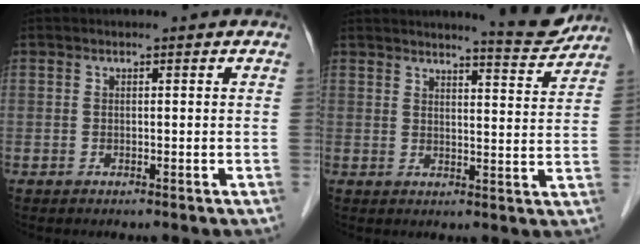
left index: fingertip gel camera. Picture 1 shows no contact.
{"total": 6.7, "force": [6.6, 0.1, 1.6], "torque": [-0.028, -0.024, 0.078]}